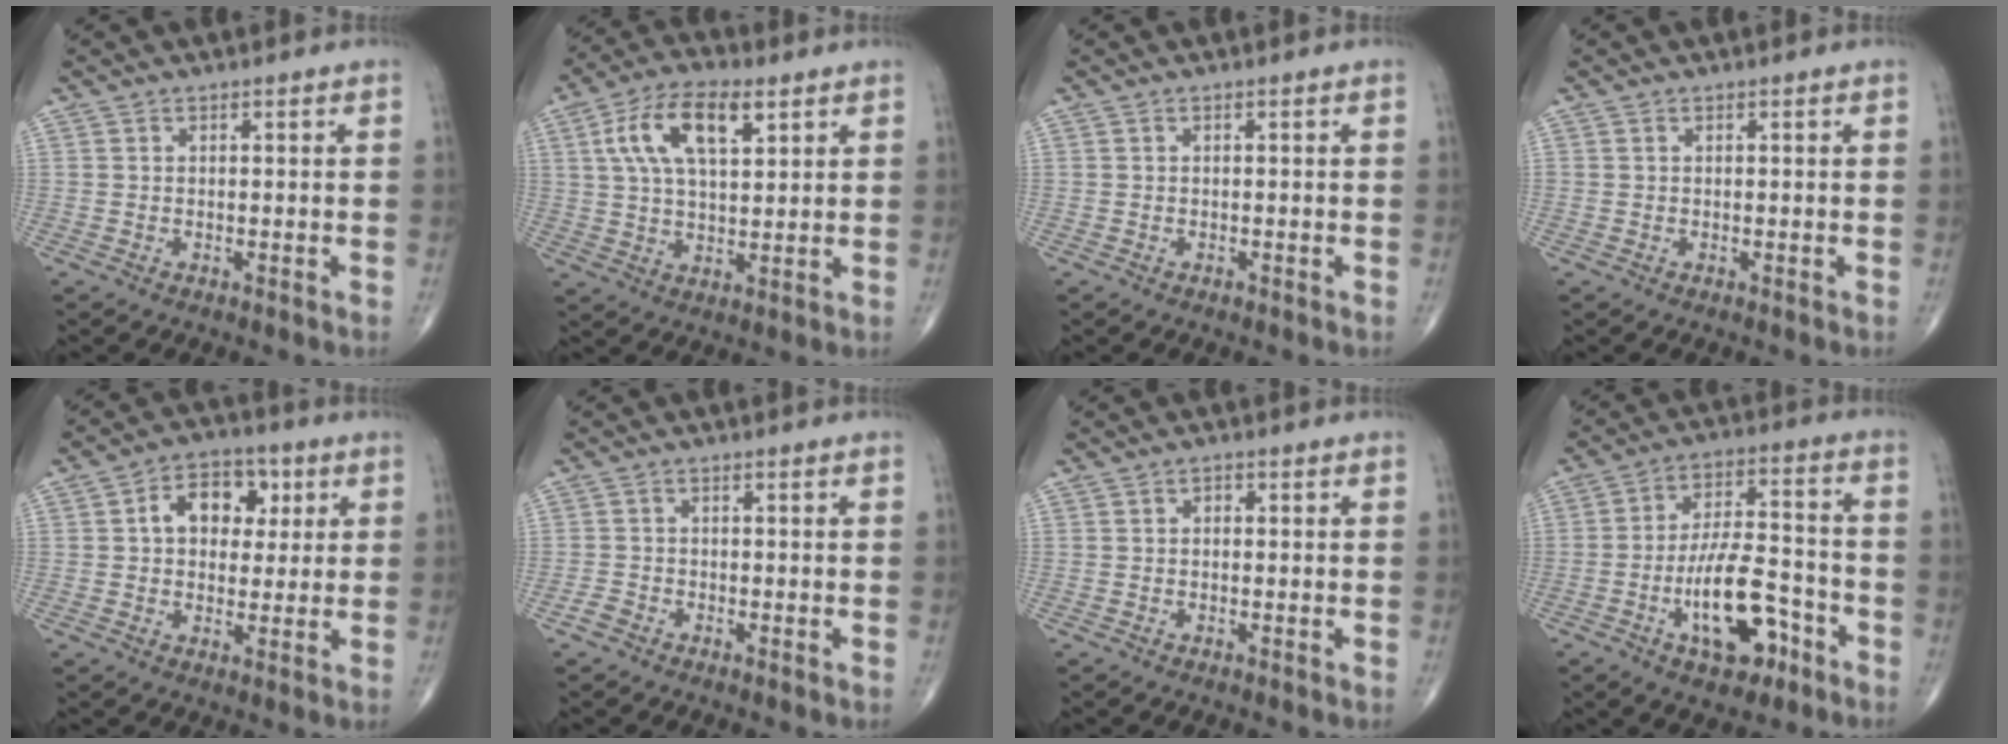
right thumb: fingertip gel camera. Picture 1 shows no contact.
{"total": 12.5, "force": [4.9, 5.8, 10.0], "torque": [-0.181, 0.001, 0.086]}
{"total": 0.0}
{"total": 0.0}
{"total": 10.2, "force": [2.4, 7.3, 6.7], "torque": [-0.064, 0.011, 0.033]}
{"total": 1.5, "force": [-1.1, 0.9, 0.5], "torque": [-0.006, 0.001, -0.027]}
{"total": 0.9, "force": [0.1, 0.7, 0.6], "torque": [0.000, 0.004, -0.002]}
{"total": 14.2, "force": [-6.1, 6.3, 11.1], "torque": [-0.168, 0.040, -0.098]}